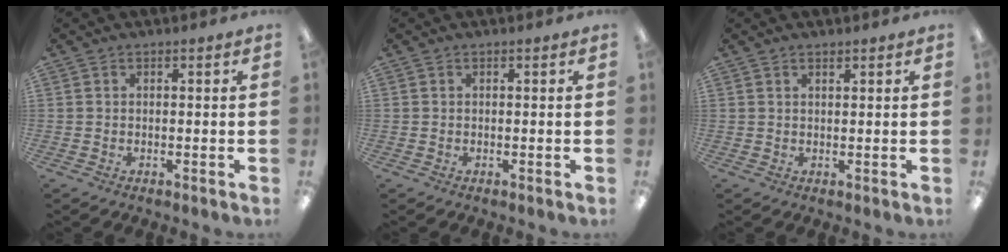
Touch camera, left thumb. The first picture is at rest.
{"total": 0.0}
{"total": 0.9, "force": [0.8, 0.3, 0.0], "torque": [-0.002, -0.002, 0.016]}